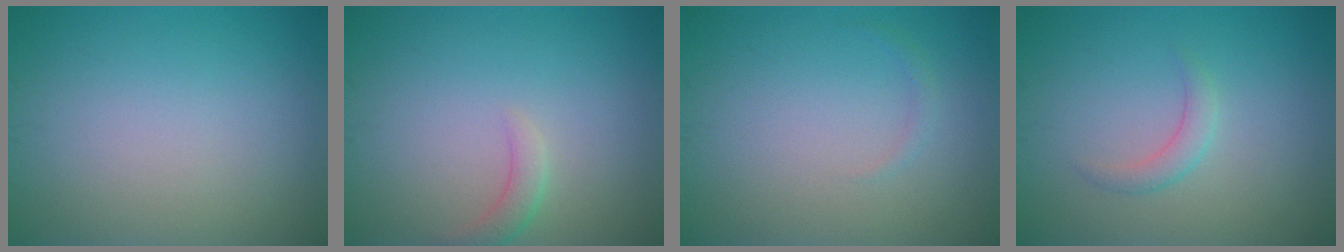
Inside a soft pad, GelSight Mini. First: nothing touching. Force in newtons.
{"total": 1.6, "press": 1.5, "slide": 0.2}
{"total": 0.6, "press": 0.6, "slide": 0.0}
{"total": 1.5, "press": 1.5, "slide": 0.0}